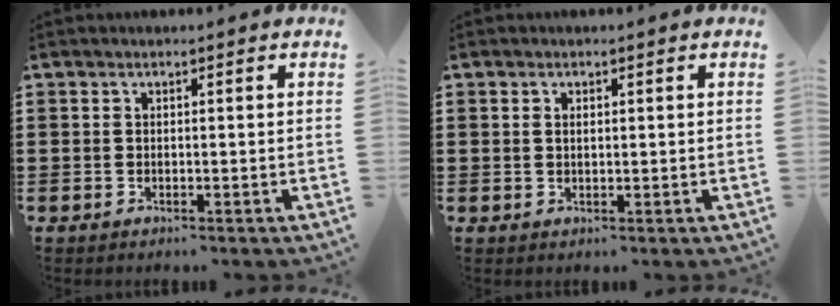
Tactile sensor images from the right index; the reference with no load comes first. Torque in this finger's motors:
{"motor_torque": [0.00, 0.41, -0.03, -0.01]}